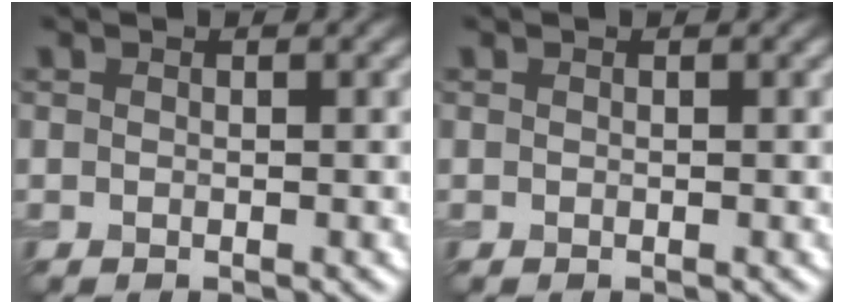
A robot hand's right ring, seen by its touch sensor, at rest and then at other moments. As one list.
[{"total": 0.0}]